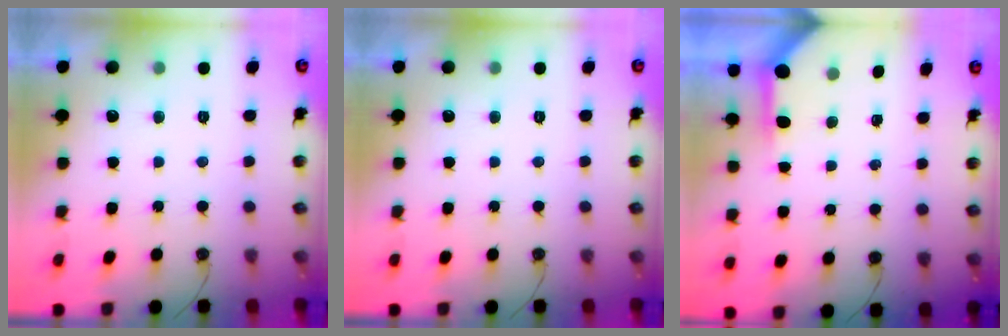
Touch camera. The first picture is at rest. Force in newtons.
{"total": 0.0}
{"total": 4.0, "press": 3.9, "slide": 0.4}